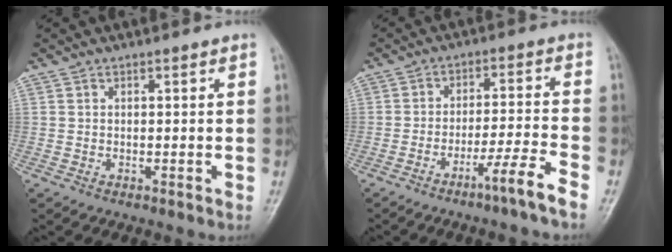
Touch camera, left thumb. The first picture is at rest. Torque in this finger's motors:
{"motor_torque": [-0.37, 0.45, -0.24, 0.21, 0.03]}